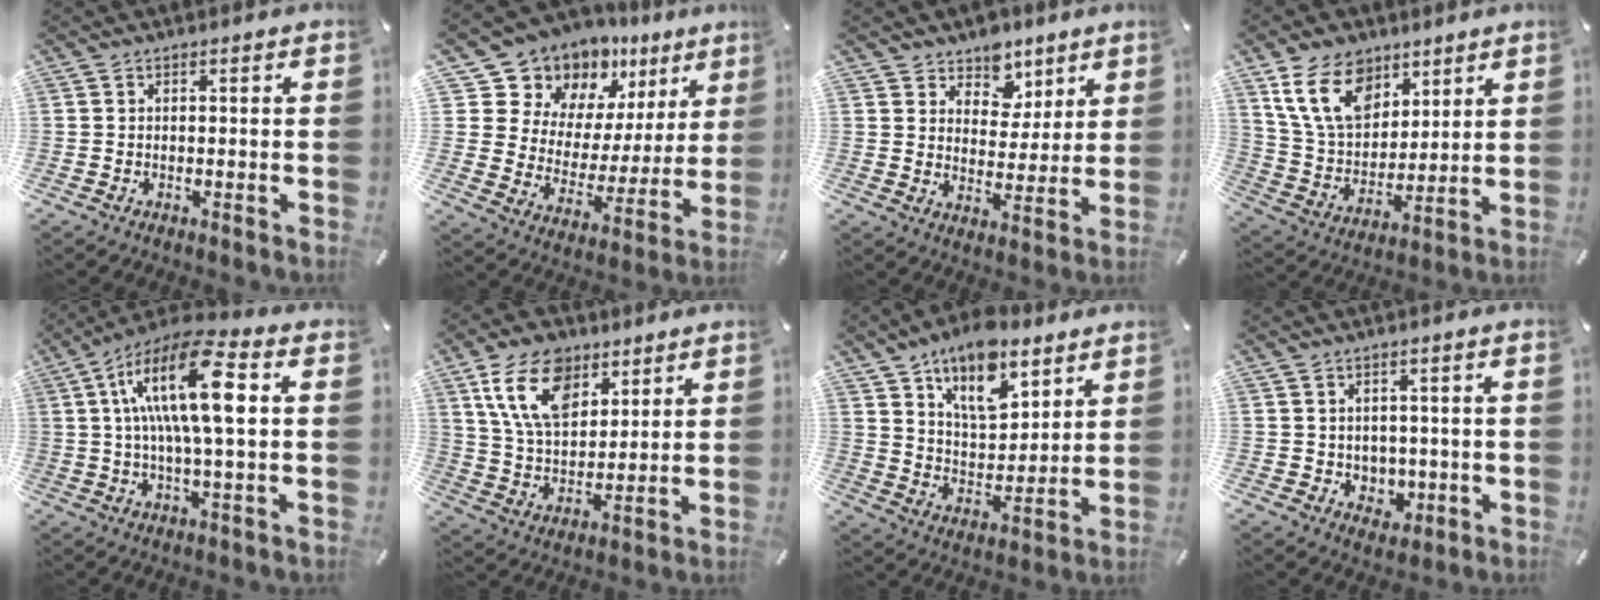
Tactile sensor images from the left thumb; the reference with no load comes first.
{"total": 12.5, "force": [10.4, 7.0, 0.1], "torque": [-0.018, -0.113, 0.187]}
{"total": 7.9, "force": [5.3, 5.9, 0.2], "torque": [-0.005, -0.049, 0.095]}
{"total": 15.2, "force": [8.5, 10.3, 7.3], "torque": [-0.156, -0.033, 0.164]}
{"total": 18.1, "force": [3.5, 5.5, 16.9], "torque": [-0.333, -0.001, 0.047]}
{"total": 14.1, "force": [7.7, 8.7, 7.9], "torque": [-0.167, -0.017, 0.144]}
{"total": 15.0, "force": [10.4, 7.5, 7.7], "torque": [-0.137, -0.056, 0.187]}
{"total": 4.3, "force": [0.5, 4.2, 0.9], "torque": [-0.001, -0.002, 0.008]}